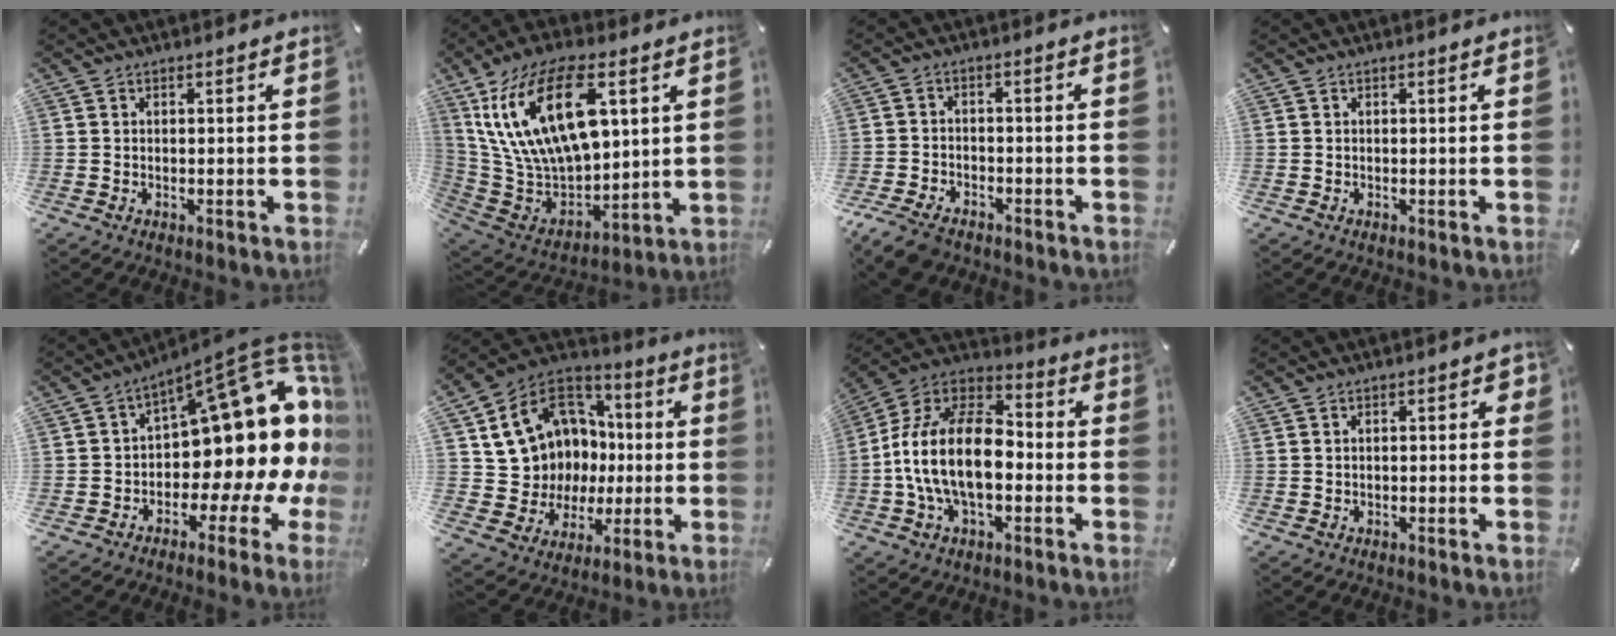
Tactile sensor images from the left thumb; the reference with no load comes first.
{"total": 22.8, "force": [9.3, 12.3, 16.8], "torque": [-0.348, -0.032, 0.156]}
{"total": 5.7, "force": [-4.2, 3.0, 2.3], "torque": [-0.060, 0.015, -0.084]}
{"total": 0.0}
{"total": 22.8, "force": [4.5, 12.0, 18.9], "torque": [-0.232, -0.061, 0.085]}
{"total": 13.6, "force": [3.3, 12.7, 3.7], "torque": [-0.087, -0.030, 0.088]}
{"total": 18.1, "force": [-4.3, 10.8, 13.8], "torque": [-0.285, 0.028, -0.078]}
{"total": 1.8, "force": [-0.5, 1.0, 1.5], "torque": [-0.027, 0.006, -0.010]}